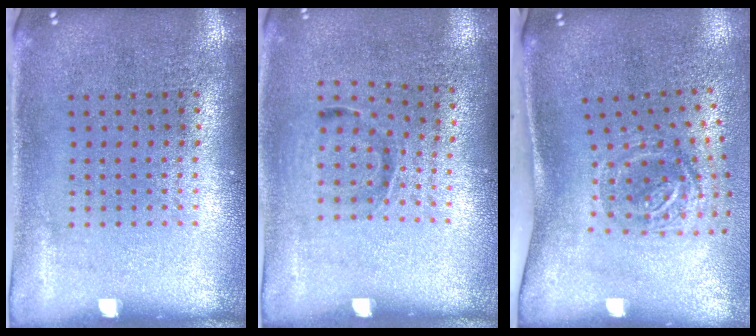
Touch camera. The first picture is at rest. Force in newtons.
{"total": 0.9, "press": 0.7, "slide": 0.6}
{"total": 1.9, "press": 1.2, "slide": 1.5}